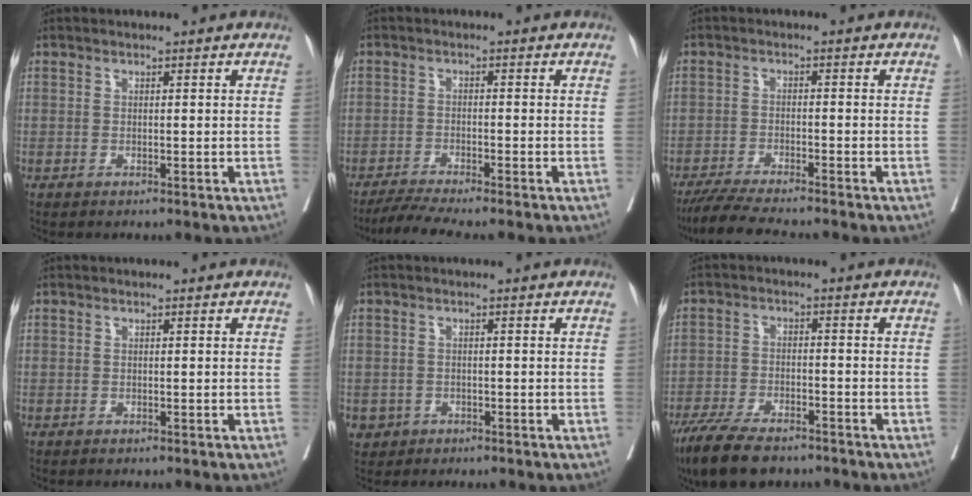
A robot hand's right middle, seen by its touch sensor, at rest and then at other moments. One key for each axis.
{"total": 5.7, "fx": -5.0, "fy": -0.8, "fz": 2.7, "tx": -0.038, "ty": -0.015, "tz": -0.085}
{"total": 7.4, "fx": -6.5, "fy": -0.2, "fz": 3.4, "tx": -0.052, "ty": -0.022, "tz": -0.112}
{"total": 0.0}
{"total": 2.6, "fx": -1.3, "fy": 2.3, "fz": 0.2, "tx": 0.001, "ty": 0.007, "tz": -0.020}
{"total": 10.7, "fx": -8.3, "fy": 3.3, "fz": 5.9, "tx": -0.103, "ty": -0.019, "tz": -0.141}